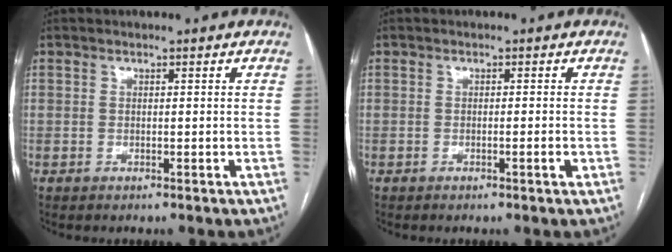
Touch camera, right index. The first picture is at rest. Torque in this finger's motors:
{"motor_torque": [0.15, 0.01, 0.10, 0.00]}